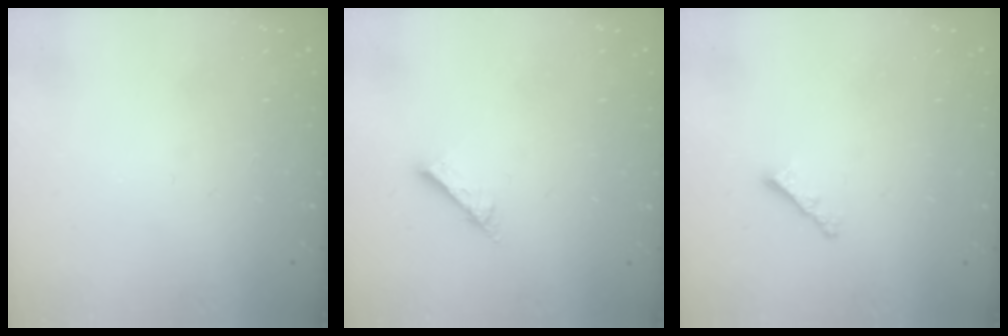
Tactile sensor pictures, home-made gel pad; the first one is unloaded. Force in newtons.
{"total": 7.9, "press": 7.8, "slide": 0.8}
{"total": 2.2, "press": 2.2, "slide": 0.5}